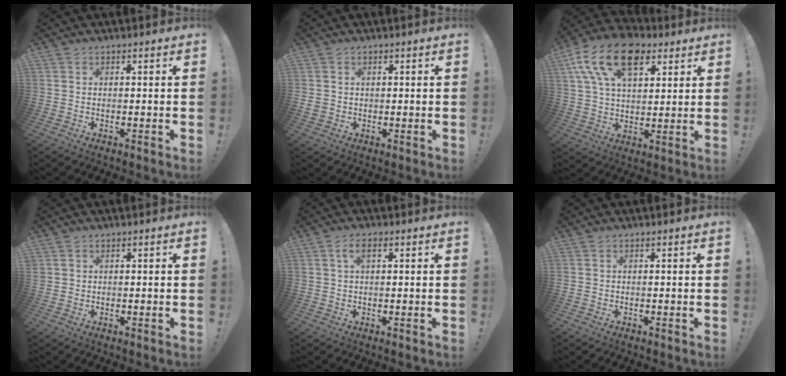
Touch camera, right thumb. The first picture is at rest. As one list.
[{"total": 1.9, "force": [0.5, 1.7, 0.6], "torque": [-0.011, 0.000, 0.010]}, {"total": 18.9, "force": [8.8, 11.3, 12.4], "torque": [-0.213, -0.031, 0.157]}, {"total": 1.0, "force": [0.5, 0.9, 0.2], "torque": [-0.003, 0.000, 0.010]}, {"total": 3.3, "force": [1.0, 1.5, 2.7], "torque": [-0.047, 0.005, 0.016]}, {"total": 0.0}]